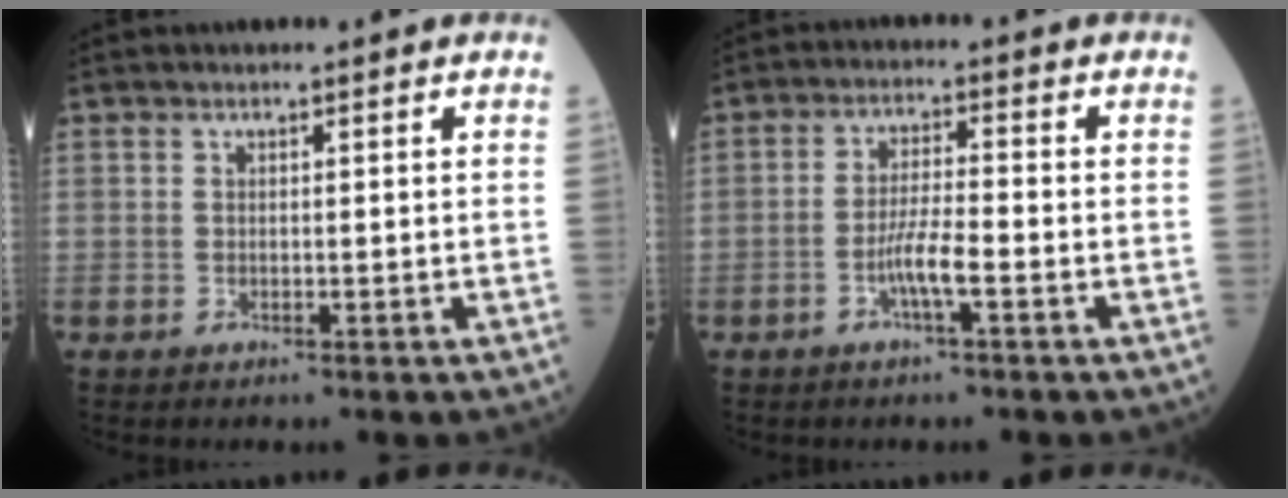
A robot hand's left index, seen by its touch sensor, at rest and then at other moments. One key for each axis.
{"total": 4.5, "fx": -2.1, "fy": 0.2, "fz": 4.0, "tx": -0.079, "ty": -0.002, "tz": -0.043}